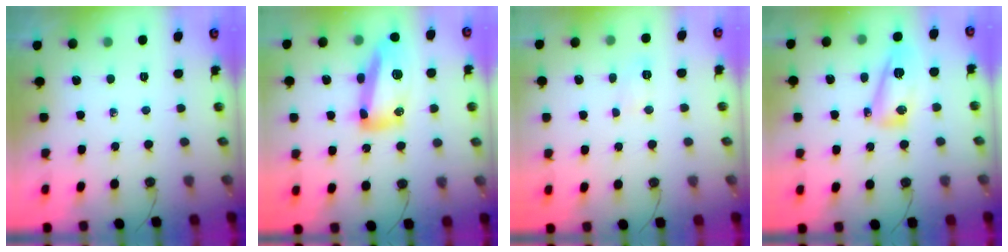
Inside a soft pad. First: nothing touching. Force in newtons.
{"total": 15.4, "press": 15.3, "slide": 1.9}
{"total": 3.9, "press": 3.9, "slide": 0.4}
{"total": 10.2, "press": 10.2, "slide": 0.7}